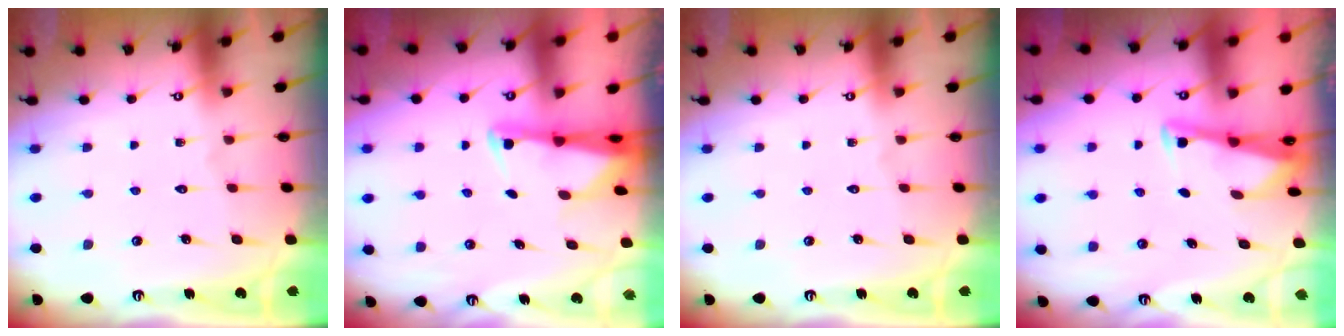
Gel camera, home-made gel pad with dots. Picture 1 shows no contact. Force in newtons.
{"total": 2.5, "press": 2.5, "slide": 0.5}
{"total": 0.0}
{"total": 2.8, "press": 2.8, "slide": 0.3}